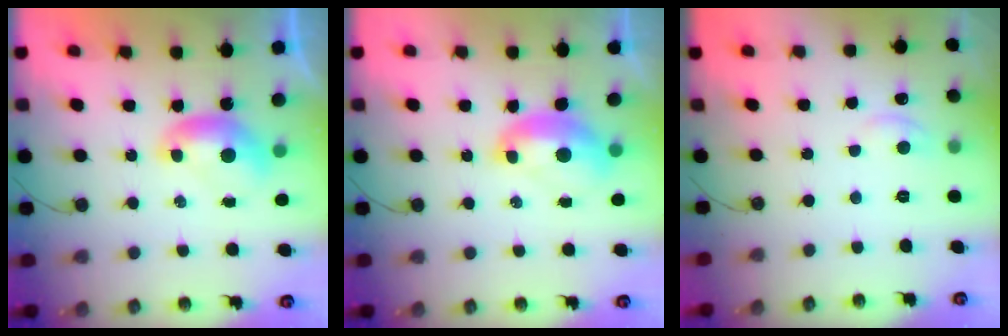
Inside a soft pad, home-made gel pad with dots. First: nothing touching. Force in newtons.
{"total": 2.1, "press": 2.0, "slide": 0.6}
{"total": 0.8, "press": 0.3, "slide": 0.8}